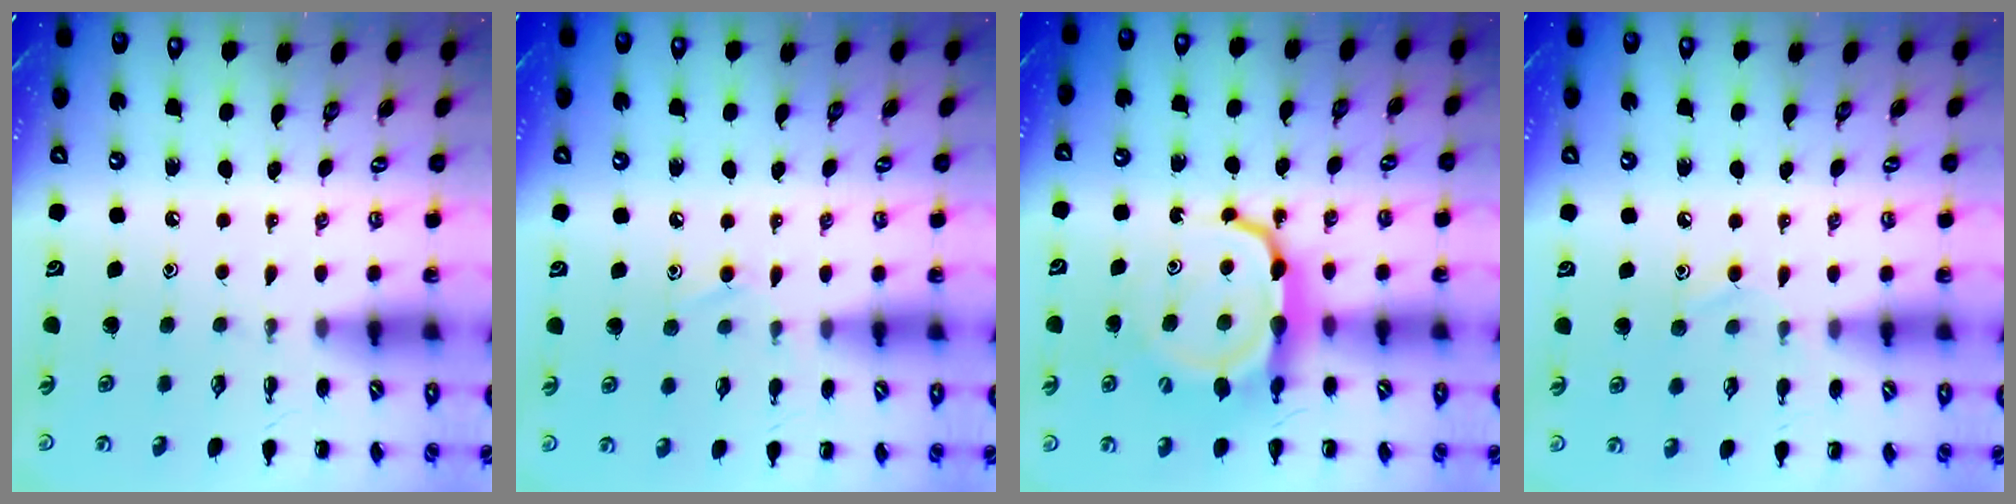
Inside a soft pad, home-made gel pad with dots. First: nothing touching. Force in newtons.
{"total": 8.1, "press": 7.7, "slide": 2.6}
{"total": 9.1, "press": 9.0, "slide": 1.7}
{"total": 7.2, "press": 6.8, "slide": 2.4}